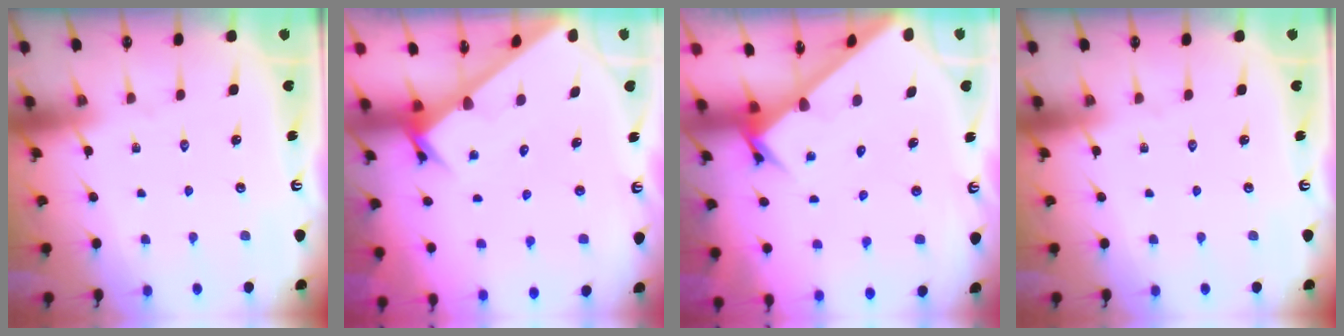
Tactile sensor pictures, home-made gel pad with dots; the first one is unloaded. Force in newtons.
{"total": 2.9, "press": 2.9, "slide": 0.1}
{"total": 2.7, "press": 2.7, "slide": 0.2}
{"total": 0.0}